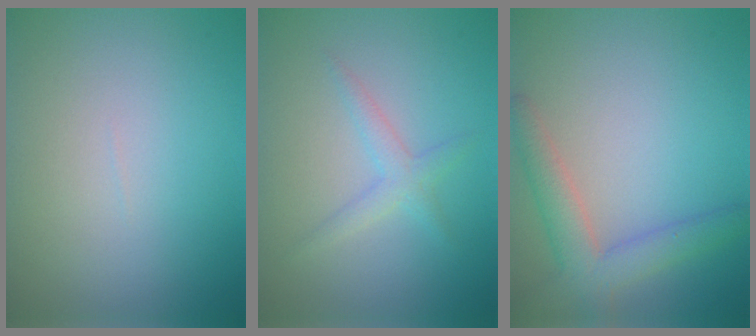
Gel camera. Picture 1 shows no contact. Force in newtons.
{"total": 1.8, "press": 1.8, "slide": 0.1}
{"total": 4.2, "press": 4.2, "slide": 0.2}